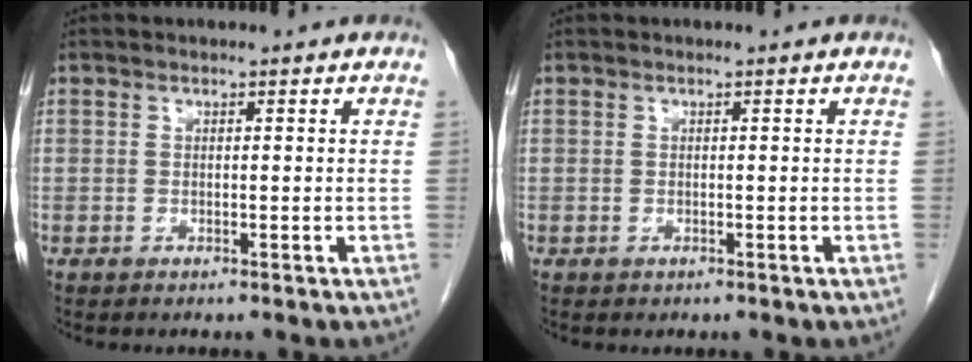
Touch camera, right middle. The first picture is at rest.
{"total": 0.0}